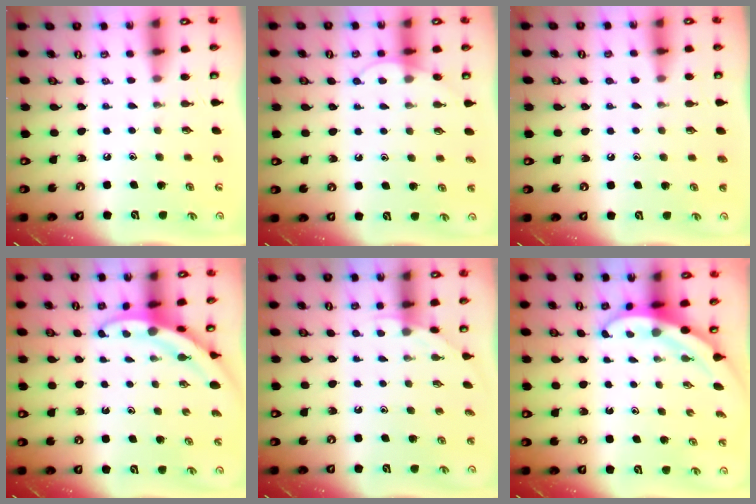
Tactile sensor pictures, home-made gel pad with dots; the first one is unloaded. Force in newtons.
{"total": 5.7, "press": 5.7, "slide": 0.5}
{"total": 1.1, "press": 1.1, "slide": 0.3}
{"total": 3.3, "press": 3.3, "slide": 0.3}
{"total": 2.5, "press": 2.5, "slide": 0.2}
{"total": 3.3, "press": 3.3, "slide": 0.1}